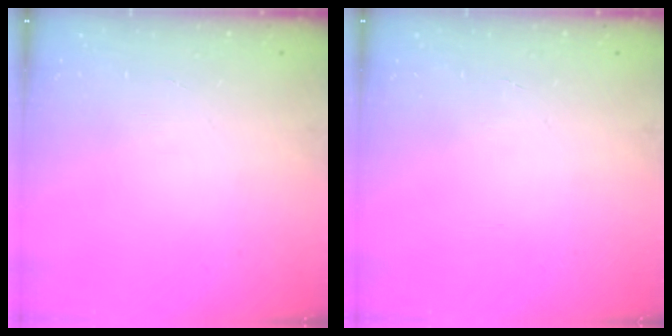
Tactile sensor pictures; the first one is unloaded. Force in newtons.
{"total": 0.0}